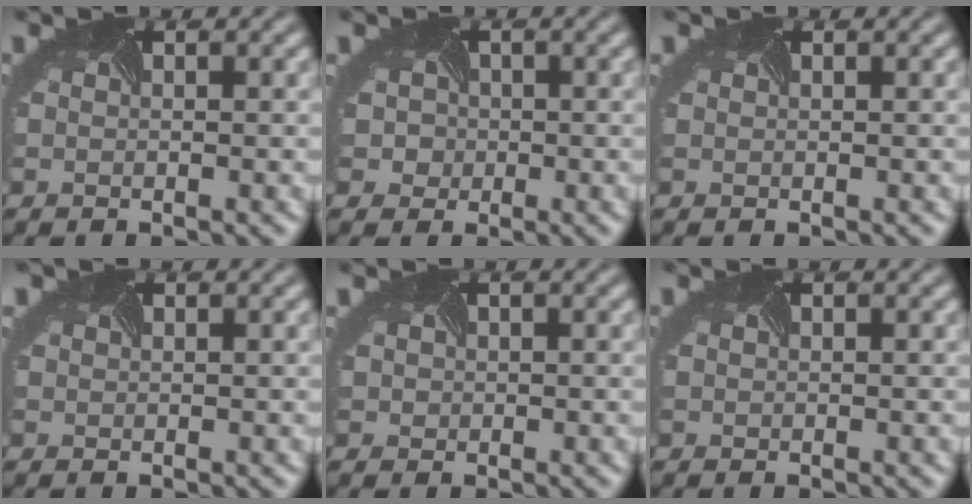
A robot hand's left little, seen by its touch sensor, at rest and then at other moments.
{"total": 3.4, "force": [0.2, 3.3, 0.6], "torque": [-0.007, 0.017, -0.020]}
{"total": 0.6, "force": [0.3, 0.5, 0.2], "torque": [-0.002, 0.006, -0.003]}
{"total": 1.3, "force": [0.7, 1.0, 0.6], "torque": [-0.003, 0.013, -0.003]}
{"total": 1.1, "force": [0.3, 0.9, -0.5], "torque": [0.011, 0.005, 0.000]}
{"total": 0.0}